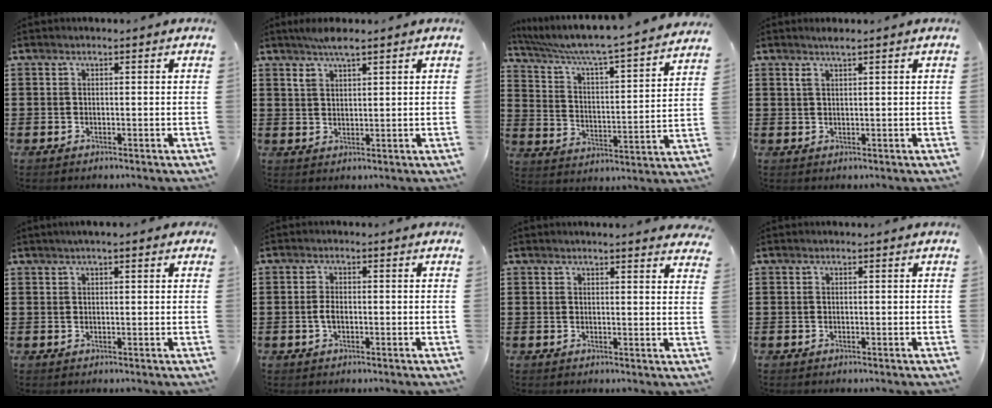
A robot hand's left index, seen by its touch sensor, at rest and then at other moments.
{"total": 3.6, "force": [2.8, 0.9, 2.0], "torque": [-0.045, 0.004, 0.051]}
{"total": 5.6, "force": [4.9, -0.4, 2.7], "torque": [-0.076, -0.049, 0.073]}
{"total": 1.5, "force": [1.1, 0.2, 1.0], "torque": [-0.021, 0.002, 0.019]}
{"total": 1.7, "force": [1.1, 0.2, 1.3], "torque": [-0.026, 0.005, 0.020]}
{"total": 2.2, "force": [-0.4, 1.0, 1.9], "torque": [-0.051, -0.003, -0.012]}
{"total": 2.2, "force": [2.1, -0.1, 0.5], "torque": [-0.008, -0.007, 0.039]}
{"total": 0.0}